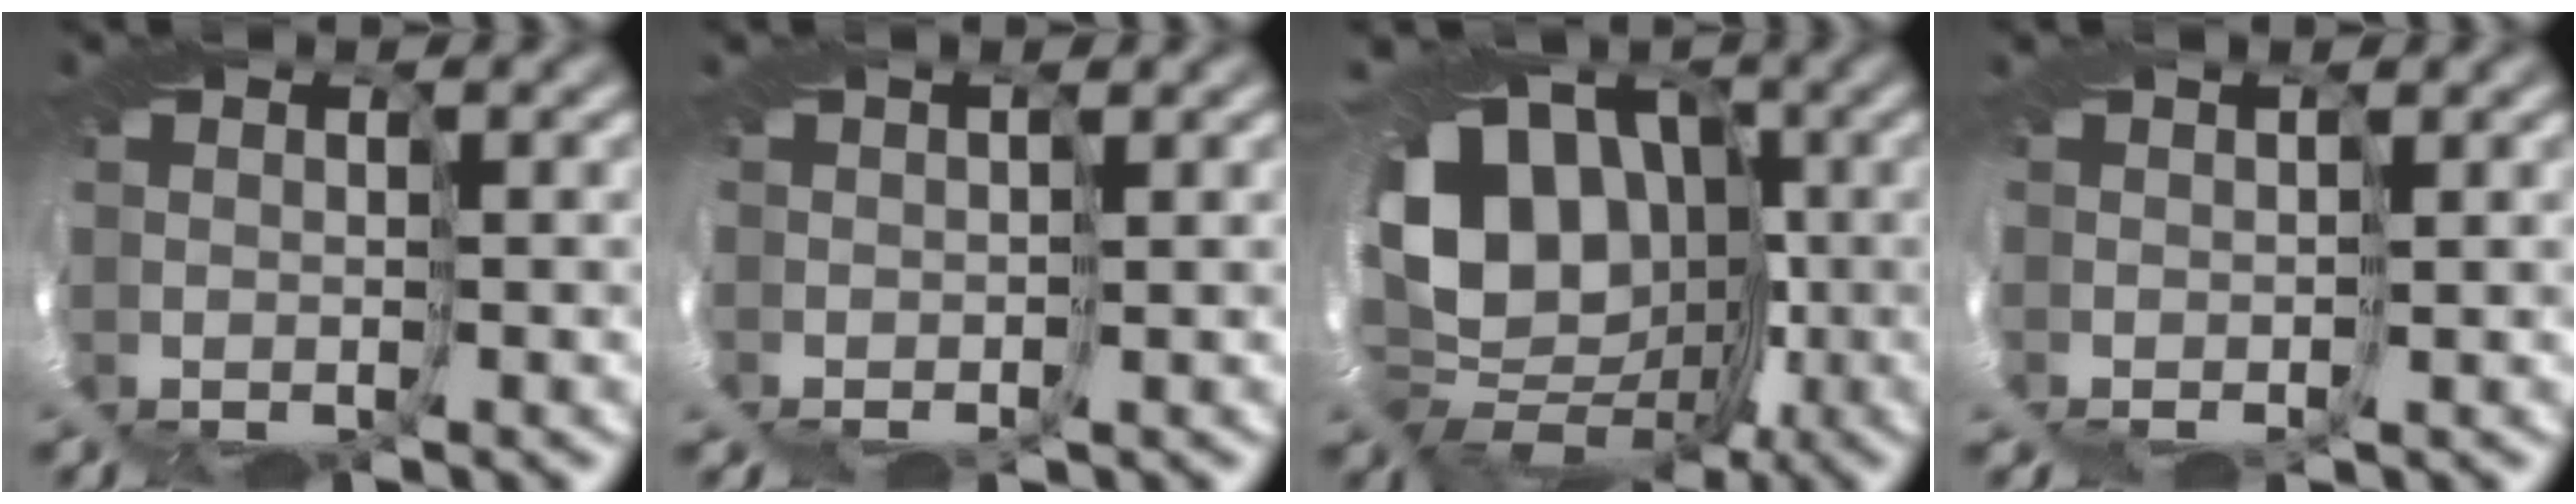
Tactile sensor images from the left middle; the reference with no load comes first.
{"total": 1.1, "force": [0.8, -0.6, -0.3], "torque": [0.012, 0.008, -0.001]}
{"total": 10.6, "force": [1.7, 8.7, 5.8], "torque": [-0.075, 0.026, -0.026]}
{"total": 1.3, "force": [1.0, -0.7, -0.5], "torque": [0.011, 0.012, 0.005]}